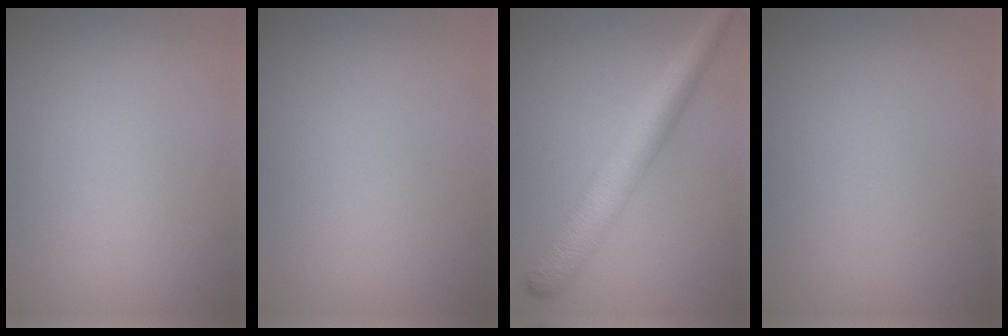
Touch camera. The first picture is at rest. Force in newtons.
{"total": 0.0}
{"total": 5.6, "press": 5.6, "slide": 0.1}
{"total": 0.0}